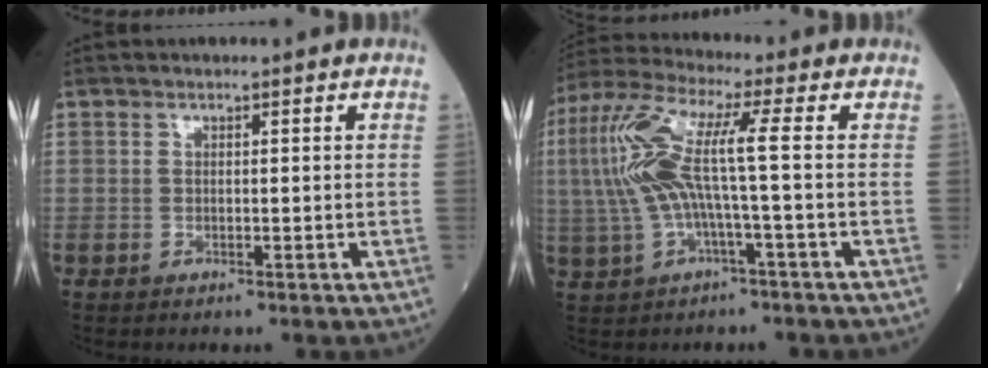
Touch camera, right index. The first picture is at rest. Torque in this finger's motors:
{"motor_torque": [2.11, 0.02, 1.05, 0.21]}